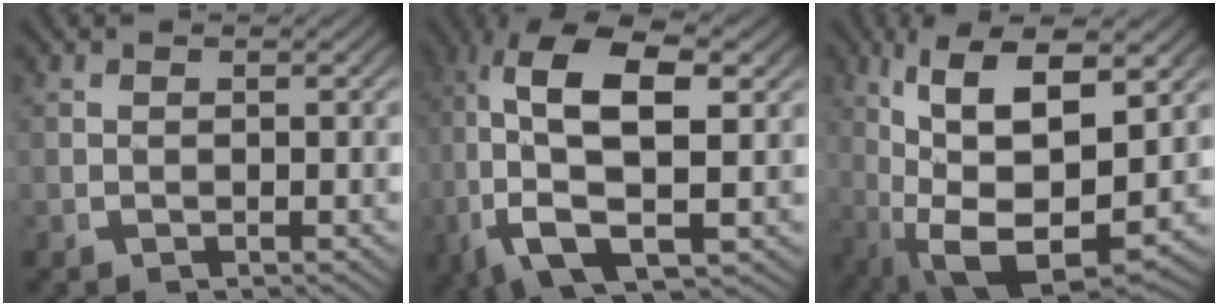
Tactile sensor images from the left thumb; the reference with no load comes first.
{"total": 12.4, "force": [0.1, 6.8, 10.3], "torque": [-0.245, -0.053, 0.028]}
{"total": 11.8, "force": [-0.6, 6.6, 9.8], "torque": [-0.208, -0.051, 0.022]}